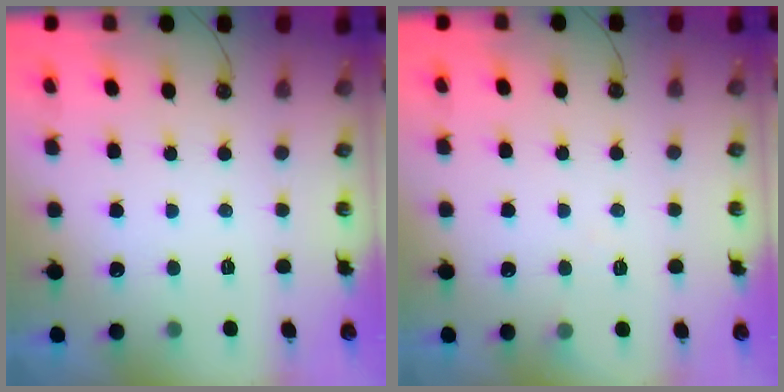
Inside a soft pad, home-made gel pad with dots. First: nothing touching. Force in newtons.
{"total": 4.8, "press": 4.8, "slide": 0.8}